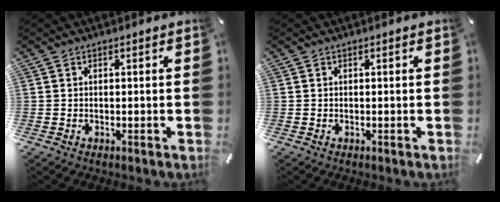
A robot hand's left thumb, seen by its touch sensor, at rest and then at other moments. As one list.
[{"total": 0.0}]